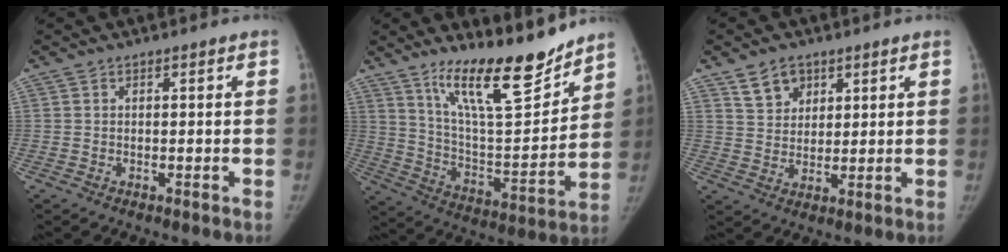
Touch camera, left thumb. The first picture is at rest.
{"total": 18.5, "force": [14.3, 4.2, 10.9], "torque": [-0.135, -0.102, 0.249]}
{"total": 5.8, "force": [3.6, 4.1, 2.1], "torque": [-0.010, -0.024, 0.071]}